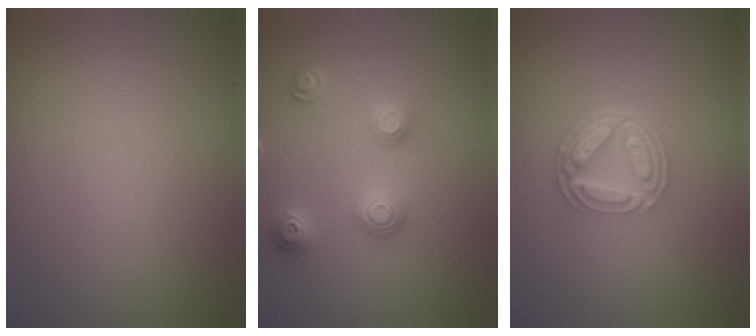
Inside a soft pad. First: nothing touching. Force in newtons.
{"total": 2.8, "press": 2.8, "slide": 0.2}
{"total": 5.2, "press": 3.8, "slide": 3.5}